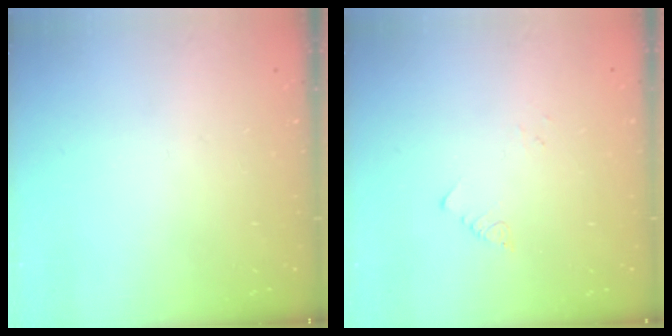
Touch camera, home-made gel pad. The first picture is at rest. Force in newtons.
{"total": 1.3, "press": 1.2, "slide": 0.1}